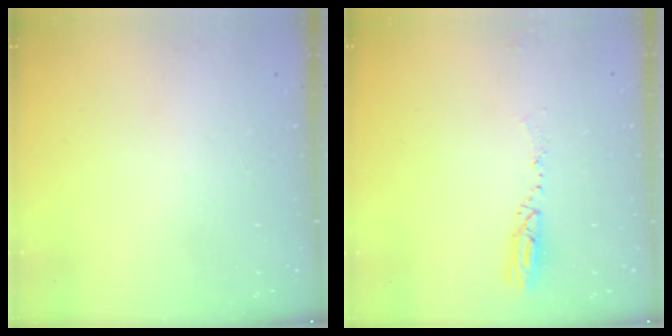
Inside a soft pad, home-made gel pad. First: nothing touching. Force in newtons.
{"total": 3.7, "press": 3.6, "slide": 0.8}